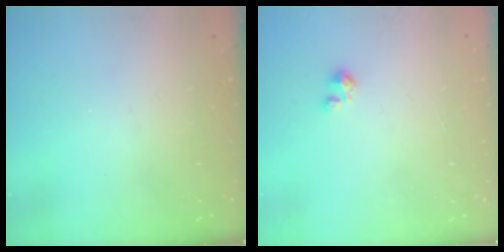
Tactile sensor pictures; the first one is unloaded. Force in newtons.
{"total": 2.1, "press": 2.1, "slide": 0.2}